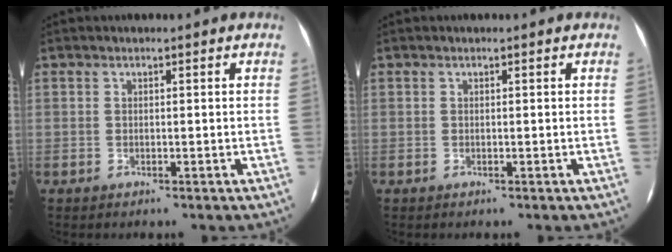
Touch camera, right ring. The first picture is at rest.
{"total": 0.0}